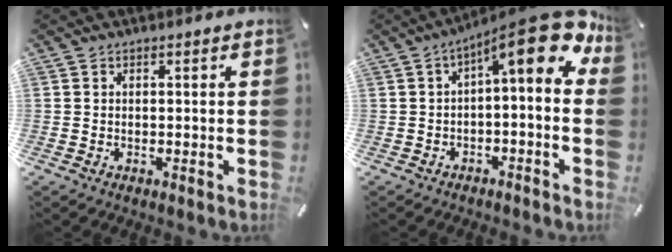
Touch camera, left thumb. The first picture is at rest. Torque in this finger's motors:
{"motor_torque": [1.95, 1.89, 0.99, 0.44, 0.15]}